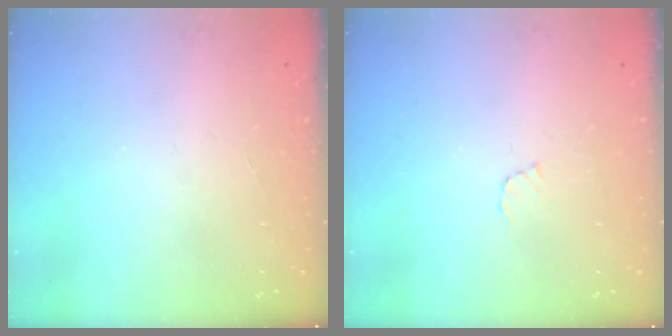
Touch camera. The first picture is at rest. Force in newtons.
{"total": 3.6, "press": 3.6, "slide": 0.3}